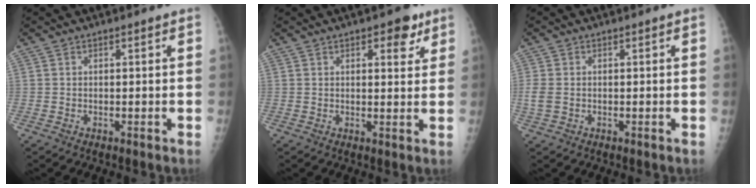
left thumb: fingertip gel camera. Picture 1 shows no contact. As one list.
[{"total": 5.0, "force": [2.7, 2.4, 3.5], "torque": [-0.024, -0.010, 0.029]}, {"total": 2.7, "force": [-0.3, 2.0, 1.8], "torque": [-0.058, -0.001, -0.006]}]